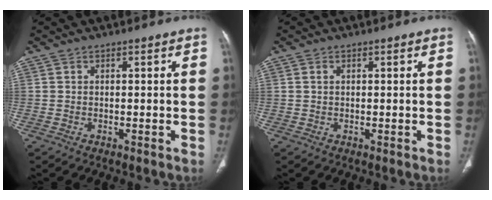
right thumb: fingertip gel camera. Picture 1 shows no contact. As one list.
[{"total": 0.7, "force": [0.2, 0.5, 0.4], "torque": [-0.010, 0.003, 0.005]}]